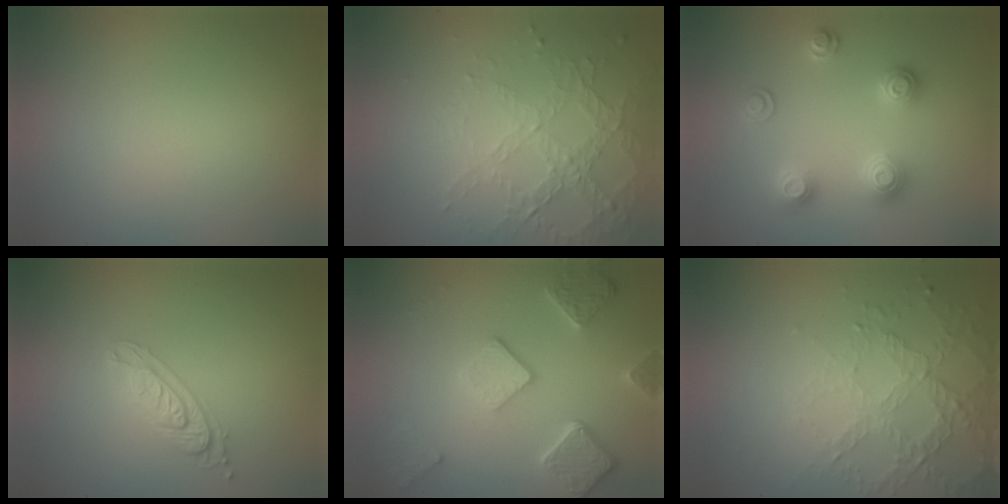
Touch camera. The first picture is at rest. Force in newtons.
{"total": 4.5, "press": 3.1, "slide": 3.2}
{"total": 3.4, "press": 3.4, "slide": 0.5}
{"total": 2.2, "press": 2.1, "slide": 0.5}
{"total": 5.1, "press": 4.0, "slide": 3.2}
{"total": 4.2, "press": 3.2, "slide": 2.8}